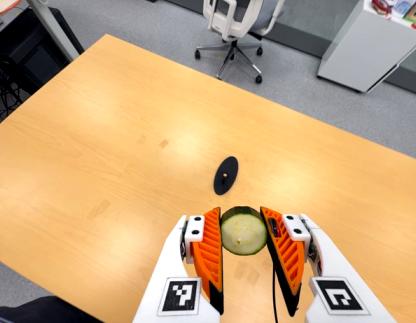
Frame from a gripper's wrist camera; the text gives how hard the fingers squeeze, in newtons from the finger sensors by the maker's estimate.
{"total": 9.1, "left": 8.7, "right": 9.5}